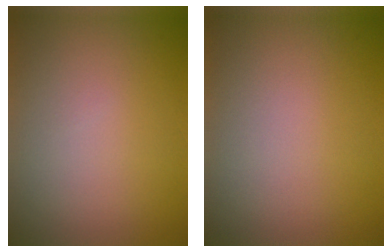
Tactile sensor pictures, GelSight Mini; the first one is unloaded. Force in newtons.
{"total": 0.0}